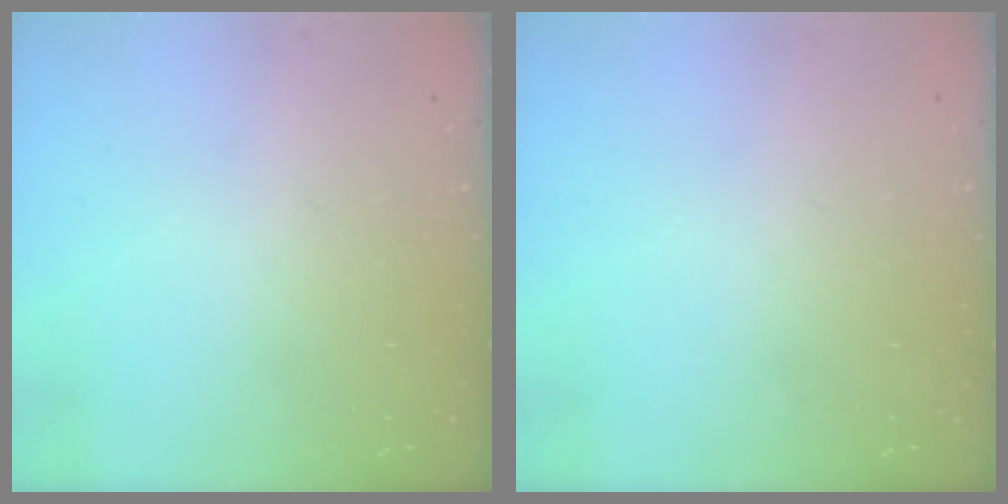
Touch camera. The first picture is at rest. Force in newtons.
{"total": 0.0}